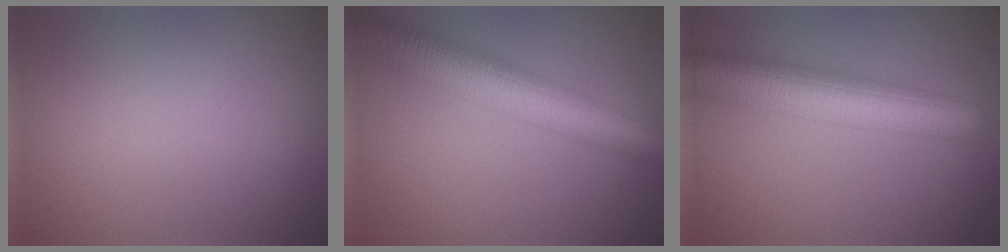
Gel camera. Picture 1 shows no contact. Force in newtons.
{"total": 8.1, "press": 8.1, "slide": 0.4}
{"total": 8.5, "press": 8.5, "slide": 0.2}